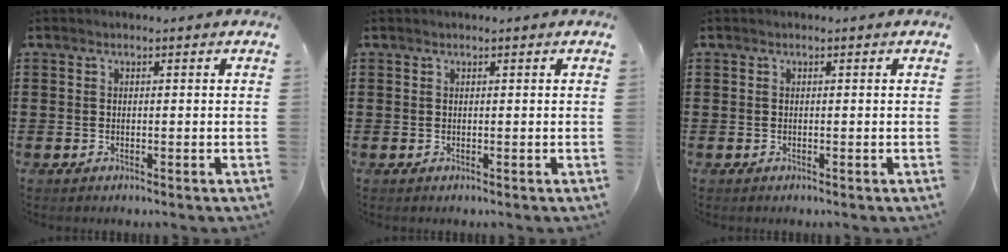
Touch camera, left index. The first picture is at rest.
{"total": 0.0}
{"total": 0.0}